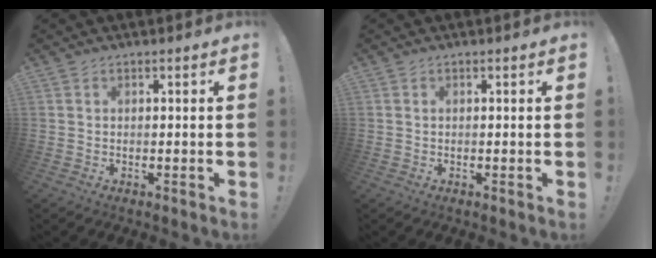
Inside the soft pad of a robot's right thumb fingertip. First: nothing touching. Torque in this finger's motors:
{"motor_torque": [-0.02, 0.00, 0.54, -0.60, 0.08]}